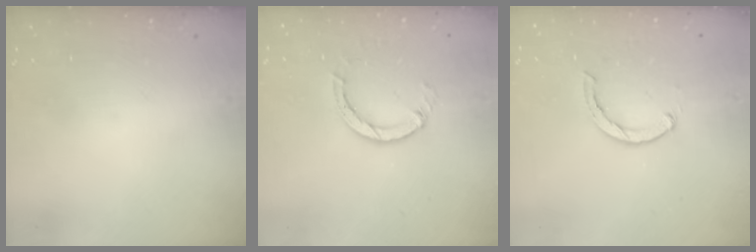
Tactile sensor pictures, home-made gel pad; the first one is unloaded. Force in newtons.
{"total": 4.4, "press": 4.4, "slide": 0.5}
{"total": 1.9, "press": 1.9, "slide": 0.3}